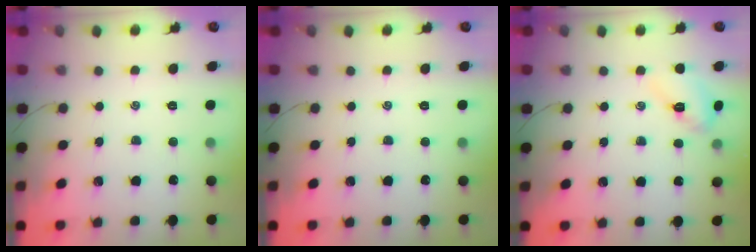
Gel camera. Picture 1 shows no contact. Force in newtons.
{"total": 0.0}
{"total": 5.1, "press": 5.1, "slide": 0.7}